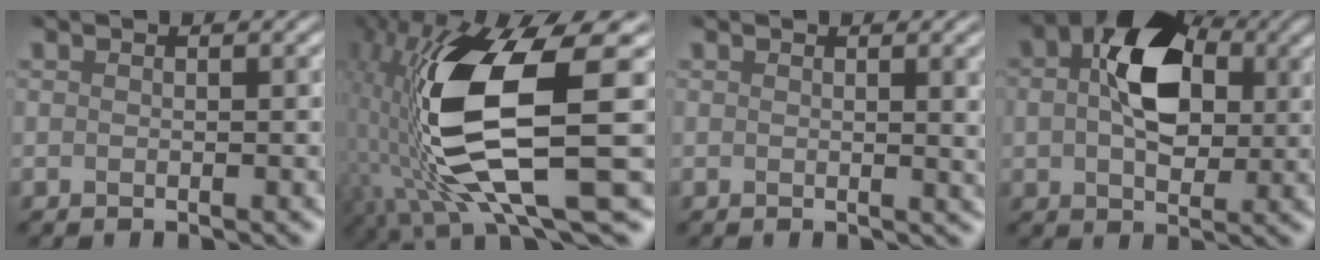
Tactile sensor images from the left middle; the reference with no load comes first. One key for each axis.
{"total": 12.1, "fx": 2.3, "fy": 5.1, "fz": 10.7, "tx": -0.235, "ty": -0.049, "tz": 0.055}
{"total": 1.9, "fx": 0.7, "fy": 0.7, "fz": 1.7, "tx": -0.023, "ty": -0.013, "tz": 0.003}
{"total": 6.0, "fx": 2.4, "fy": 3.6, "fz": 4.2, "tx": -0.068, "ty": 0.015, "tz": 0.028}